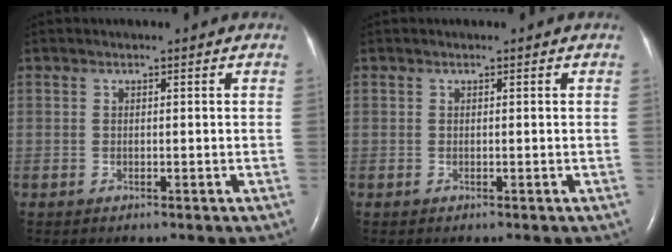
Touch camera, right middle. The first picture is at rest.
{"total": 0.0}